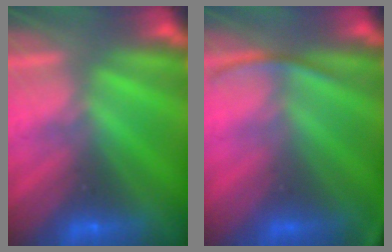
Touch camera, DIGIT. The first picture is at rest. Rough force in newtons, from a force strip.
{"total": 2.5}